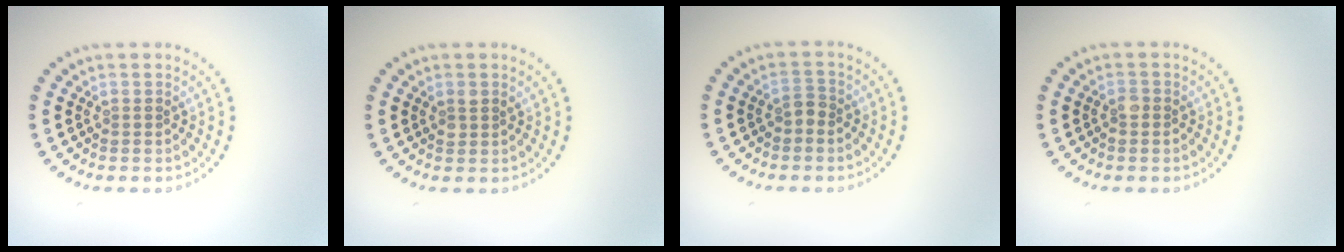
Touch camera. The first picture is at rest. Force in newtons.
{"total": 1.0, "press": 1.0, "slide": 0.2}
{"total": 1.0, "press": 0.8, "slide": 0.5}
{"total": 0.9, "press": 0.8, "slide": 0.5}